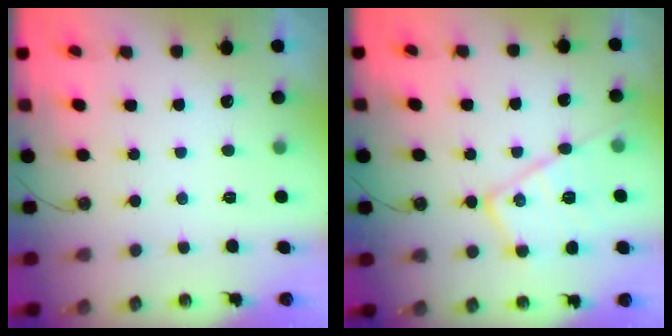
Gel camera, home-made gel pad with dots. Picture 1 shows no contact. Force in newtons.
{"total": 15.2, "press": 15.2, "slide": 0.8}